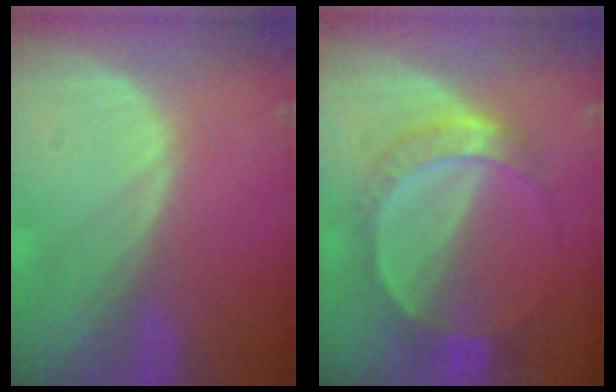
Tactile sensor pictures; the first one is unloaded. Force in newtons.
{"total": 6.8, "press": 6.5, "slide": 1.7}